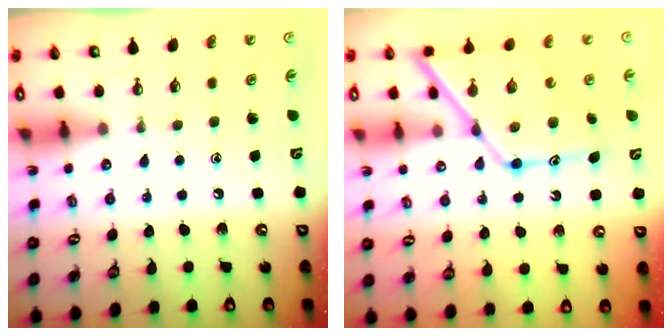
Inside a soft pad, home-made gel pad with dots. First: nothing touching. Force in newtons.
{"total": 16.4, "press": 16.4, "slide": 1.6}